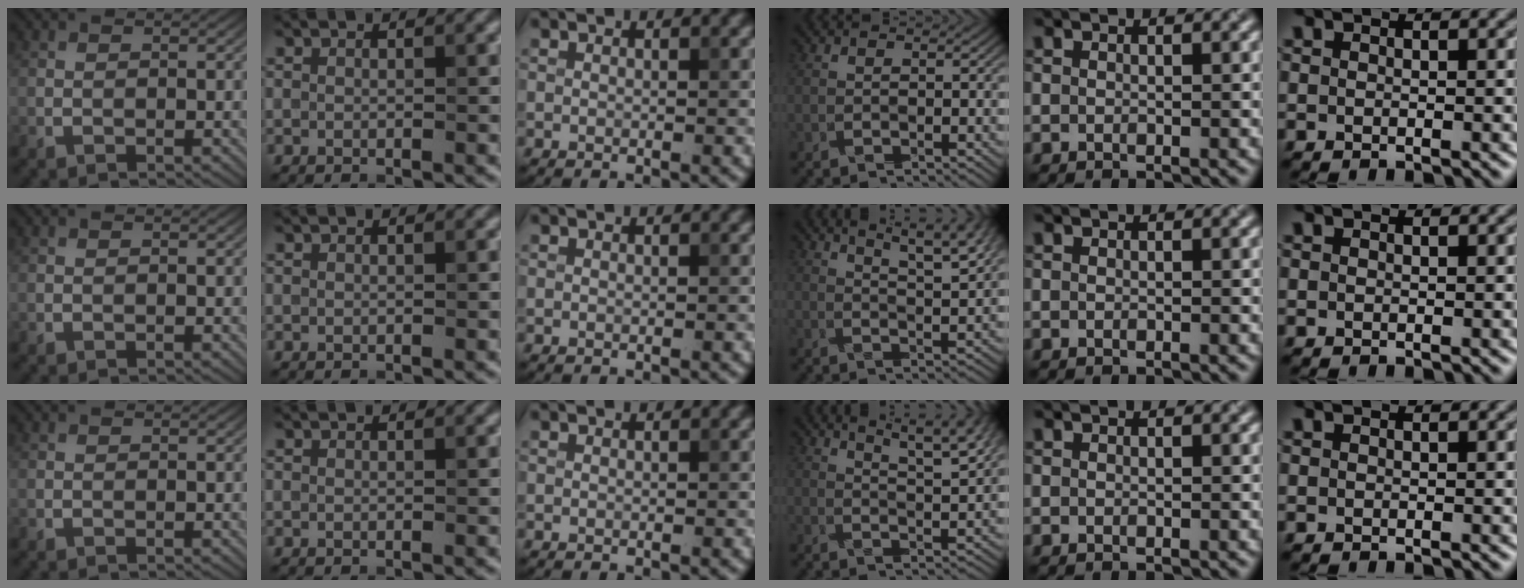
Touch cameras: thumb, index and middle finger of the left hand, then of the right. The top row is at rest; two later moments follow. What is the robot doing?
{"motion": "pour", "object": "sugar"}